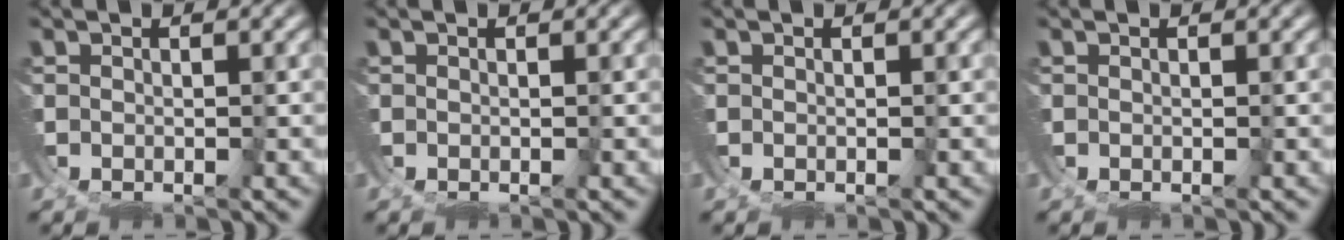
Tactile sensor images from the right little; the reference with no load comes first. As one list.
[{"total": 0.0}, {"total": 0.0}, {"total": 0.0}]